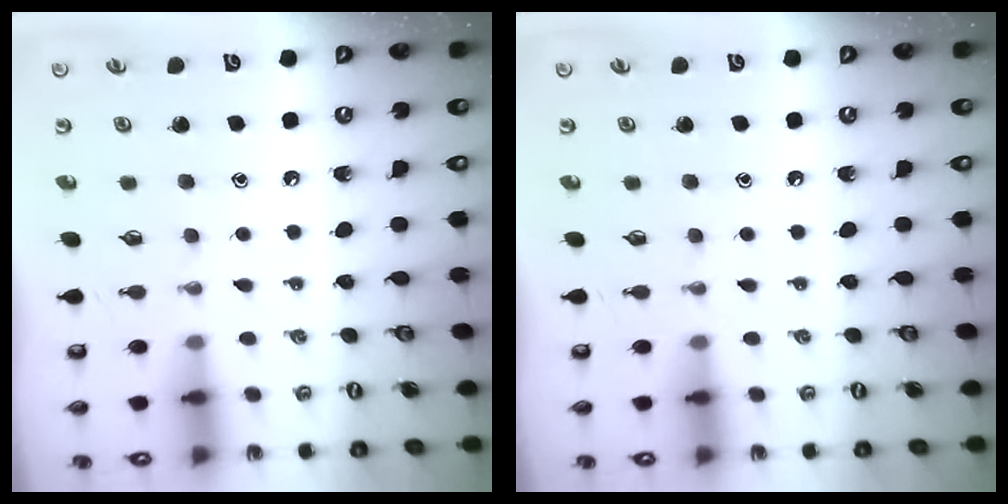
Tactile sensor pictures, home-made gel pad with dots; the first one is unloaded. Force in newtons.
{"total": 0.0}